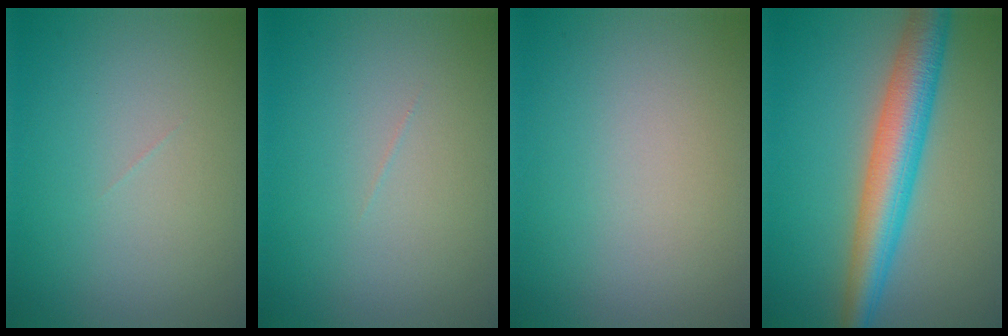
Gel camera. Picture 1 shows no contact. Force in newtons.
{"total": 0.0}
{"total": 0.0}
{"total": 6.6, "press": 6.6, "slide": 0.1}